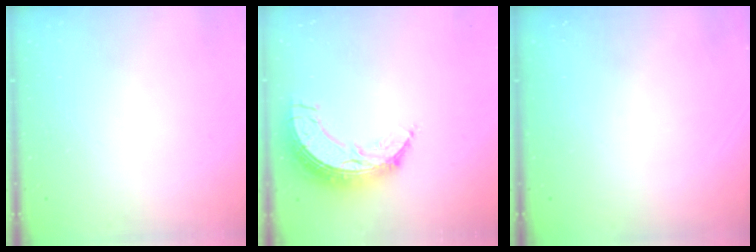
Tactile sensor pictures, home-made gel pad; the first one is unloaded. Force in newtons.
{"total": 10.5, "press": 10.4, "slide": 0.9}
{"total": 0.0}